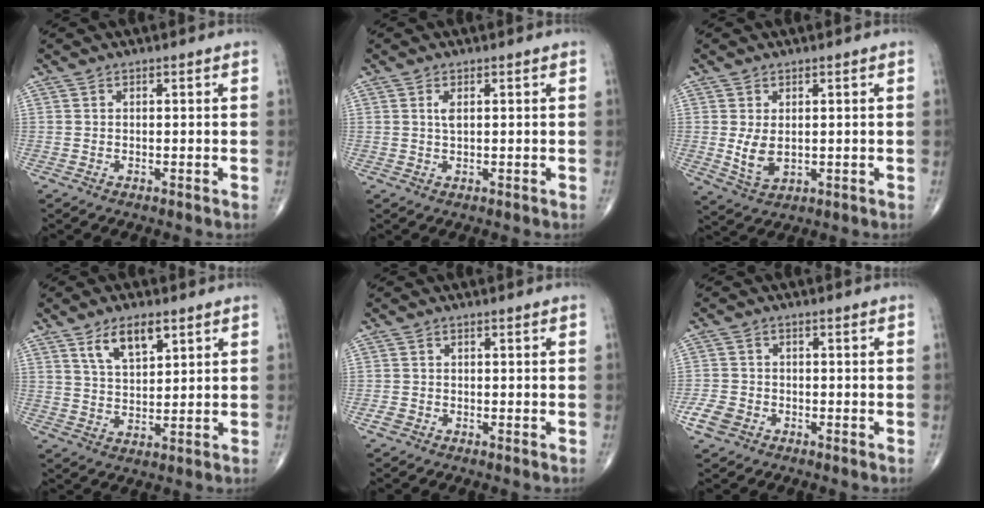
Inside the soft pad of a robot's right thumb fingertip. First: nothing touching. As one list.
[{"total": 1.6, "force": [0.5, 0.6, 1.4], "torque": [-0.032, 0.001, 0.011]}, {"total": 4.8, "force": [0.3, 2.9, 3.8], "torque": [-0.066, -0.012, 0.016]}, {"total": 7.5, "force": [4.2, 3.3, 5.3], "torque": [-0.082, -0.022, 0.078]}, {"total": 1.3, "force": [-0.6, 0.9, 0.7], "torque": [-0.011, 0.001, -0.013]}, {"total": 4.2, "force": [-2.0, 3.2, 1.8], "torque": [-0.032, 0.012, -0.037]}]